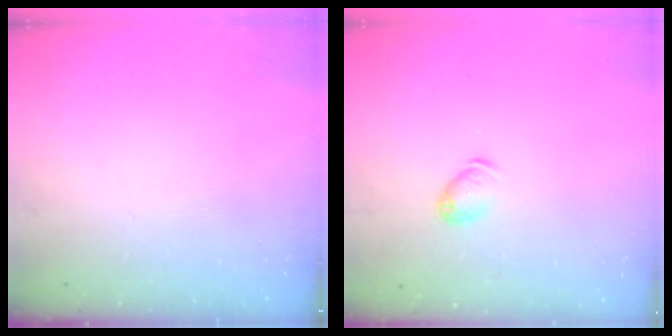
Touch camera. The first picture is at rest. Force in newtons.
{"total": 5.6, "press": 5.5, "slide": 1.2}